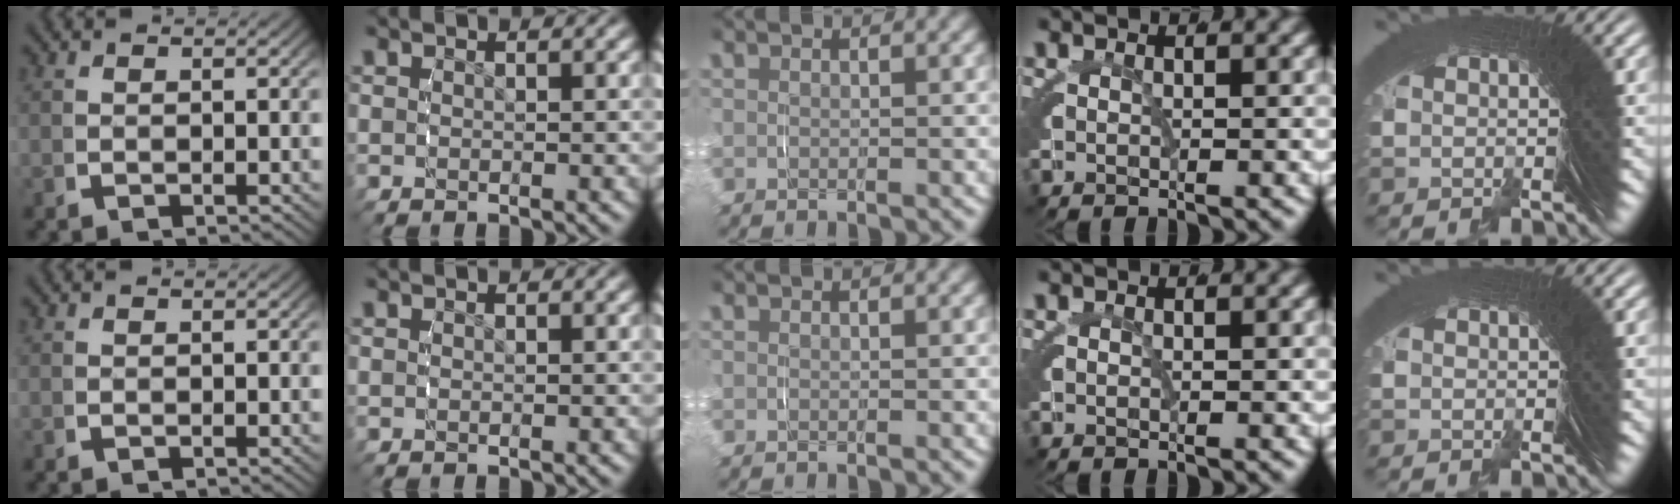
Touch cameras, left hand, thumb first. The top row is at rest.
{}